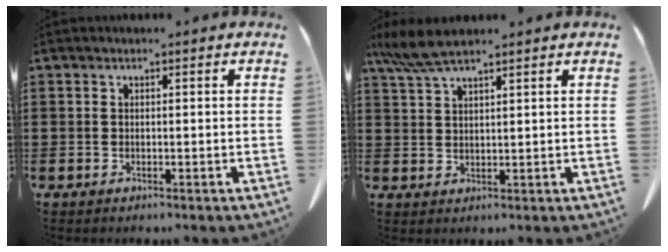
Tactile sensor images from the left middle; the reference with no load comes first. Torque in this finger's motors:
{"motor_torque": [0.28, -0.02, 0.22, 0.05]}